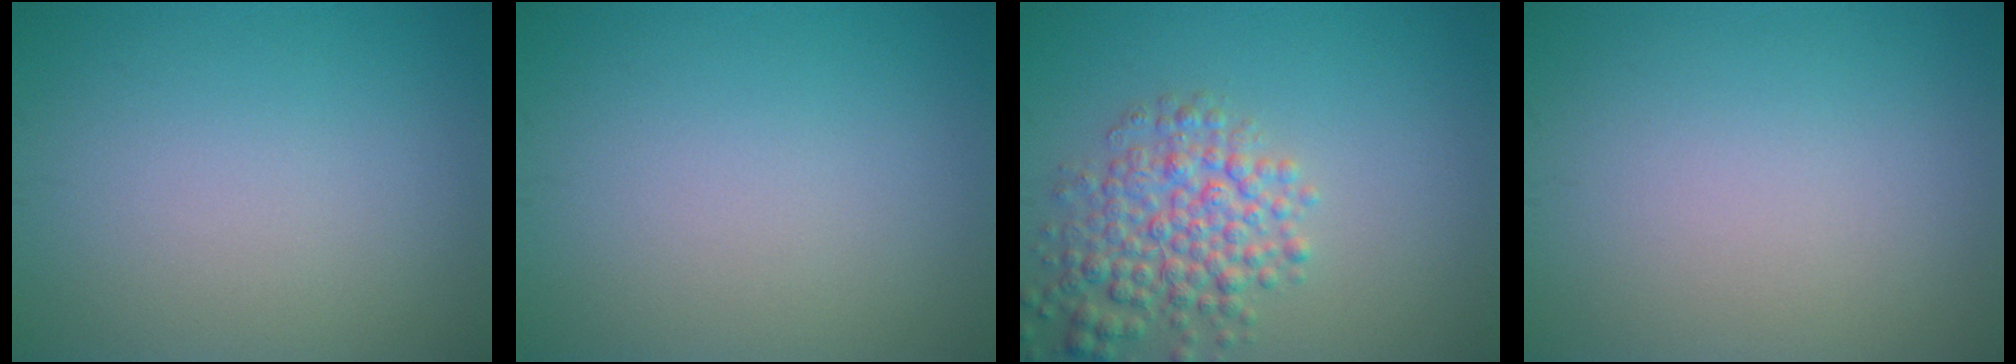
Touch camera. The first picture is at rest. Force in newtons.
{"total": 0.0}
{"total": 5.0, "press": 5.0, "slide": 0.2}
{"total": 0.0}